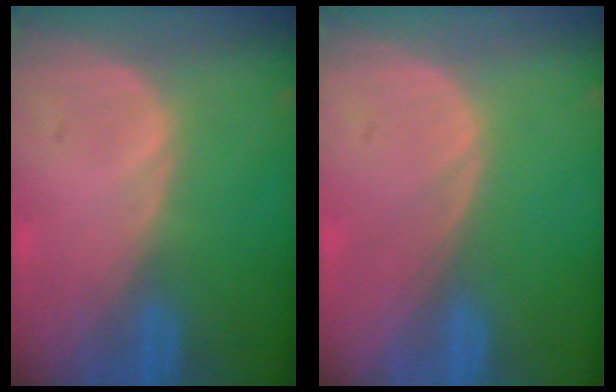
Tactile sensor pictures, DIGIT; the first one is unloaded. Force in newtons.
{"total": 0.0}